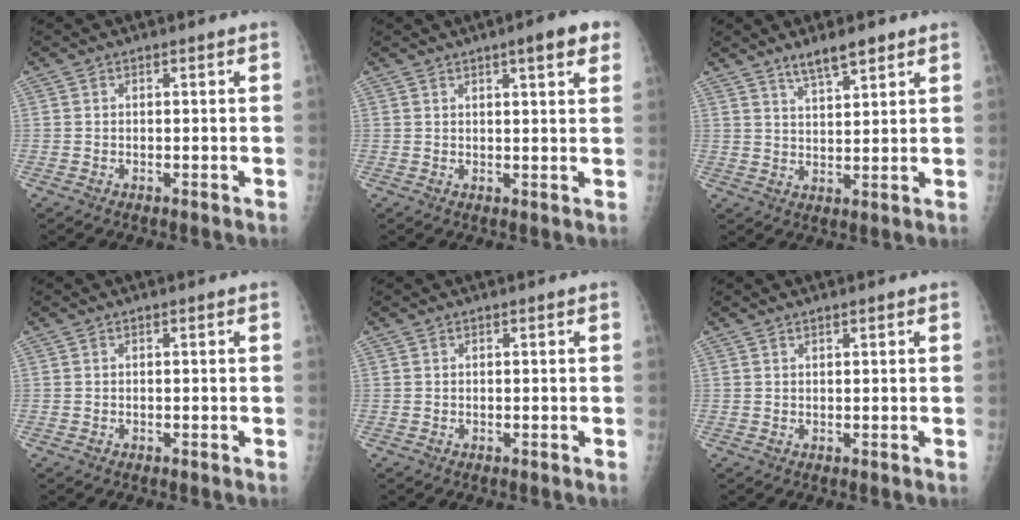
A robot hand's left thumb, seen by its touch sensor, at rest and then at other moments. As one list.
[{"total": 6.4, "force": [3.5, 1.2, 5.2], "torque": [-0.062, -0.008, 0.044]}, {"total": 6.0, "force": [4.4, 1.4, 3.7], "torque": [-0.056, -0.026, 0.077]}, {"total": 0.0}, {"total": 0.0}, {"total": 0.8, "force": [0.6, 0.1, 0.6], "torque": [-0.007, 0.000, 0.010]}]